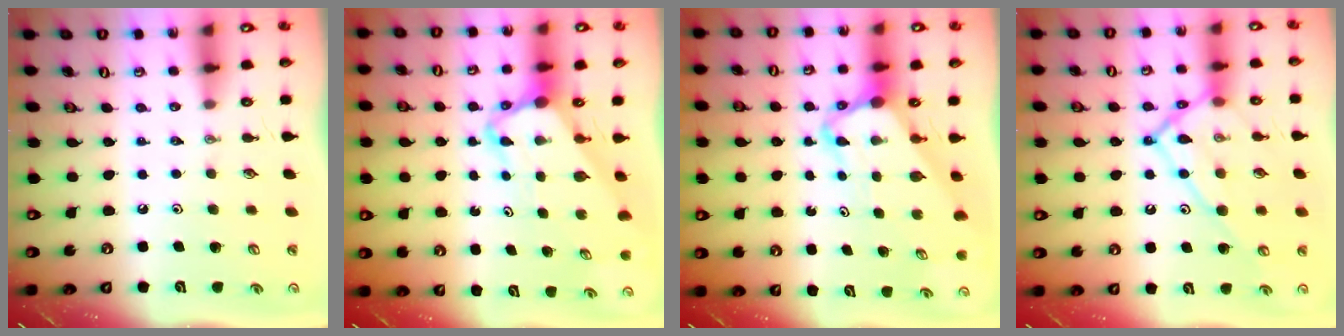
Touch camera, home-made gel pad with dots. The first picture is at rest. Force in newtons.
{"total": 5.5, "press": 5.5, "slide": 0.5}
{"total": 5.5, "press": 5.5, "slide": 0.5}
{"total": 15.9, "press": 15.8, "slide": 1.6}